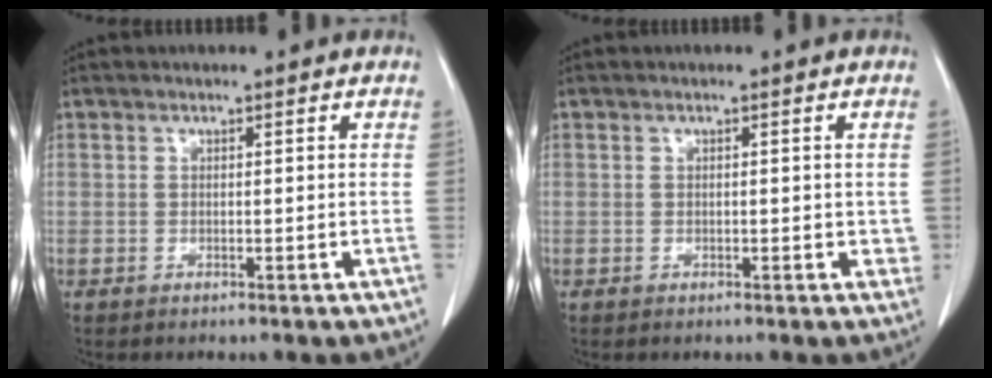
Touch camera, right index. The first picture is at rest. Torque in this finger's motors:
{"motor_torque": [-0.13, 0.05, 0.00, -0.01]}